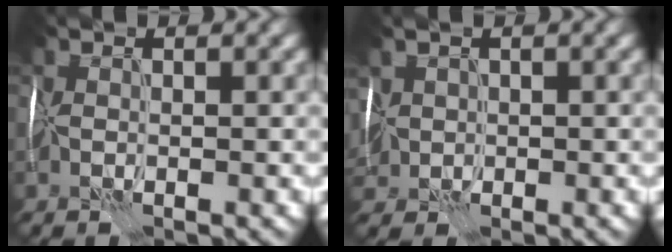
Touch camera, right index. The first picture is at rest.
{"total": 3.3, "force": [0.2, 2.6, 2.0], "torque": [-0.057, -0.001, 0.006]}